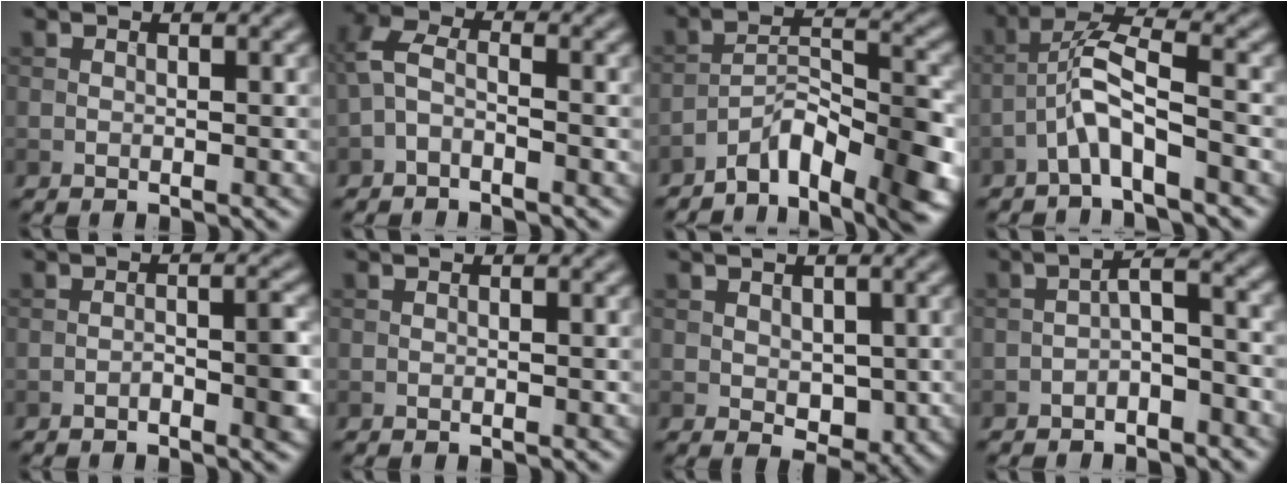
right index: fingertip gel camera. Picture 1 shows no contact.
{"total": 2.9, "force": [-1.0, 1.6, 2.2], "torque": [-0.050, 0.008, -0.032]}
{"total": 7.8, "force": [-5.3, 2.4, 5.2], "torque": [-0.073, 0.007, -0.090]}
{"total": 4.3, "force": [-2.4, 0.7, 3.5], "torque": [-0.071, 0.018, -0.051]}
{"total": 2.6, "force": [-1.2, 0.8, 2.2], "torque": [-0.032, 0.006, -0.020]}
{"total": 0.0}
{"total": 2.8, "force": [0.3, 1.9, 1.9], "torque": [-0.028, -0.010, 0.010]}
{"total": 3.4, "force": [-1.8, 1.1, 2.7], "torque": [-0.047, 0.013, -0.038]}